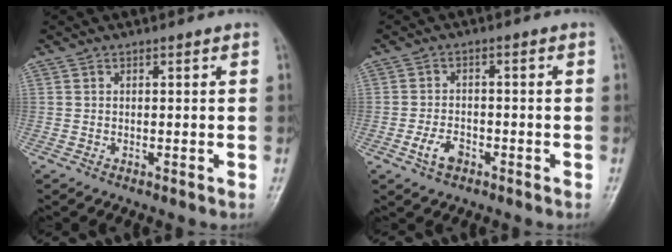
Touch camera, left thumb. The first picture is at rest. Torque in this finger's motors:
{"motor_torque": [-0.15, 0.37, 0.32, 0.09, 0.02]}